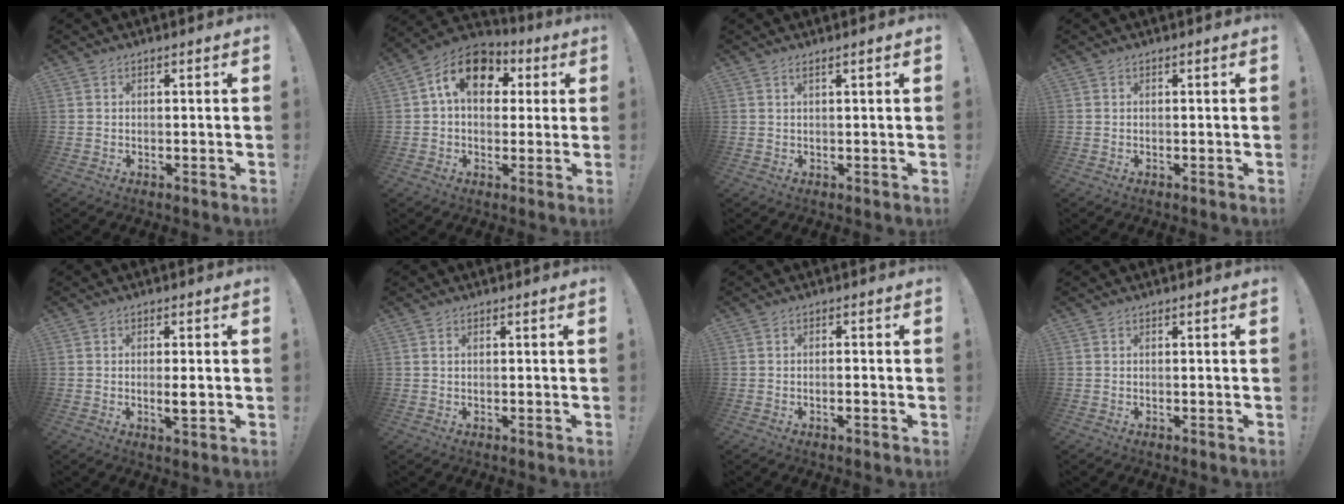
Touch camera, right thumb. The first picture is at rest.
{"total": 14.0, "force": [4.5, 9.7, 9.0], "torque": [-0.136, 0.002, 0.084]}
{"total": 1.5, "force": [0.7, -0.3, 1.3], "torque": [-0.023, -0.002, 0.010]}
{"total": 0.0}
{"total": 3.5, "force": [-0.4, 0.6, 3.4], "torque": [-0.046, -0.006, -0.009]}
{"total": 0.6, "force": [0.2, 0.3, 0.5], "torque": [-0.012, 0.003, 0.005]}
{"total": 1.3, "force": [-0.8, 0.0, 1.0], "torque": [-0.024, 0.001, -0.013]}
{"total": 0.0}